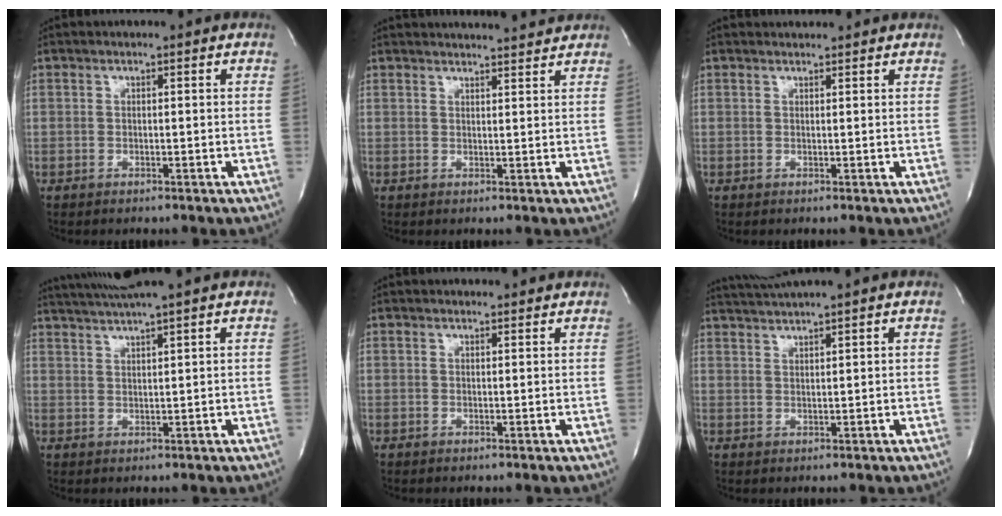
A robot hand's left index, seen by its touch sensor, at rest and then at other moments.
{"total": 8.6, "force": [8.4, 0.4, 1.7], "torque": [-0.023, 0.010, 0.098]}
{"total": 1.9, "force": [1.9, 0.3, 0.0], "torque": [-0.009, 0.013, 0.027]}
{"total": 6.4, "force": [5.5, -1.7, 2.7], "torque": [-0.051, 0.012, 0.094]}
{"total": 3.6, "force": [3.5, 0.8, 0.6], "torque": [-0.010, 0.011, 0.035]}
{"total": 4.5, "force": [4.0, -1.5, 1.3], "torque": [-0.023, 0.010, 0.075]}